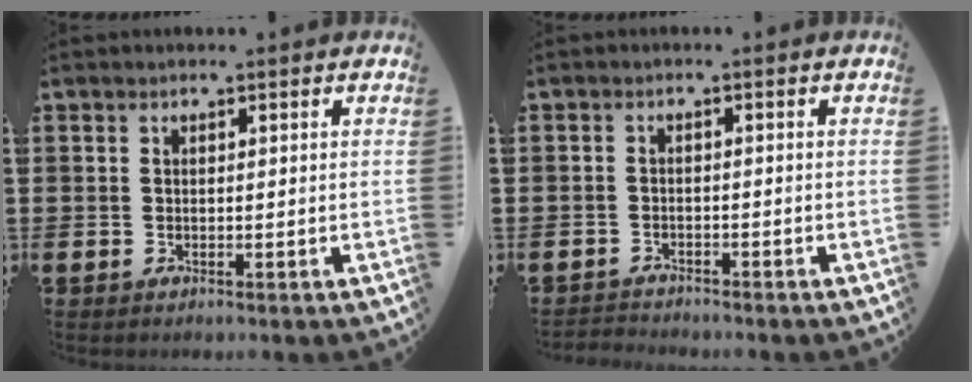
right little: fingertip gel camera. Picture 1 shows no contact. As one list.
[{"total": 1.4, "force": [-1.4, 0.1, -0.2], "torque": [-0.001, 0.003, -0.030]}]